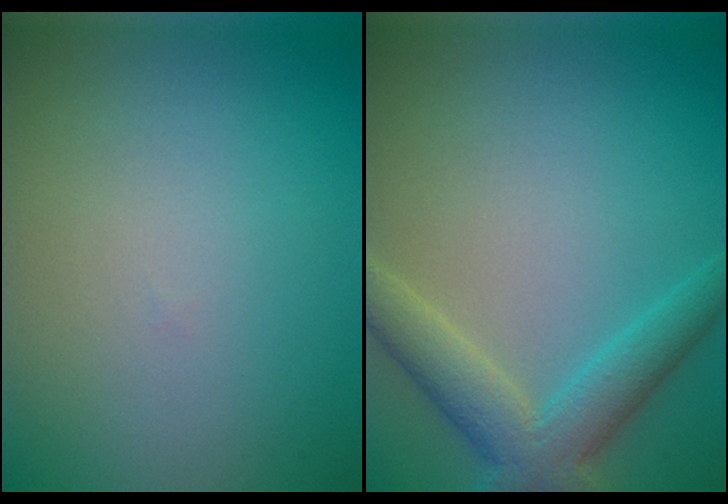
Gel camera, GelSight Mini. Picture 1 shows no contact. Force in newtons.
{"total": 4.8, "press": 4.8, "slide": 0.3}